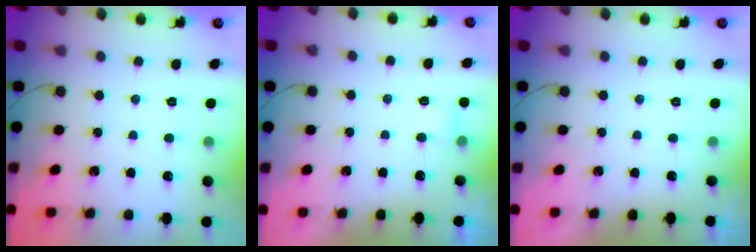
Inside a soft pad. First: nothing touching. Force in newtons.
{"total": 7.3, "press": 2.9, "slide": 6.7}
{"total": 0.0}